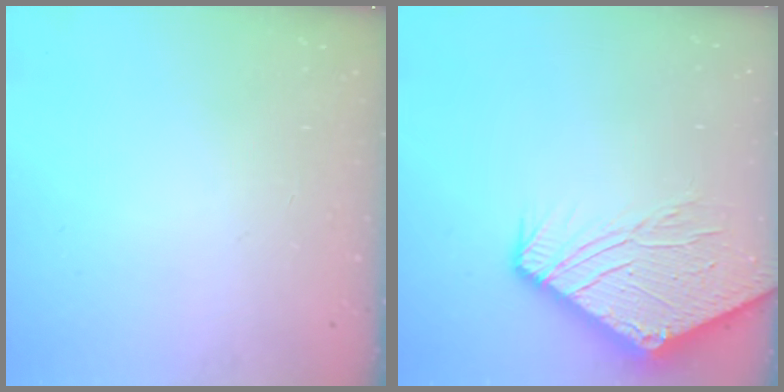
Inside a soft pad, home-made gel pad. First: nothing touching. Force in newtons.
{"total": 13.5, "press": 13.4, "slide": 1.8}